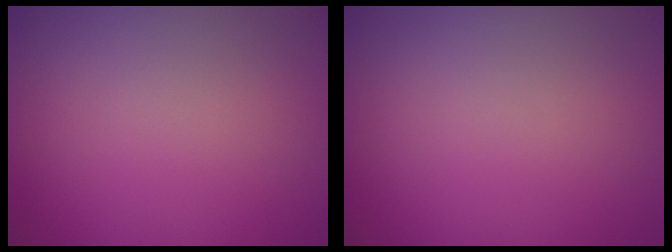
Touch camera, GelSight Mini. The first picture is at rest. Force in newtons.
{"total": 0.0}